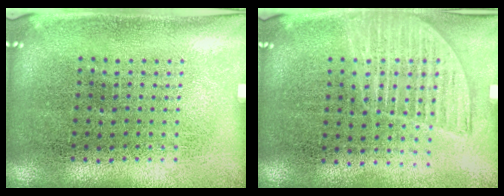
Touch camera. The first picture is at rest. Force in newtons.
{"total": 1.3, "press": 1.2, "slide": 0.6}